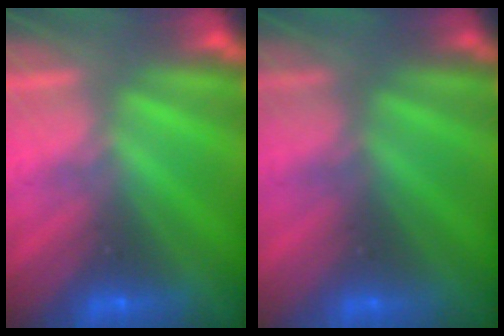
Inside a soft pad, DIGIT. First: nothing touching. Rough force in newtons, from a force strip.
{"total": 2.4}